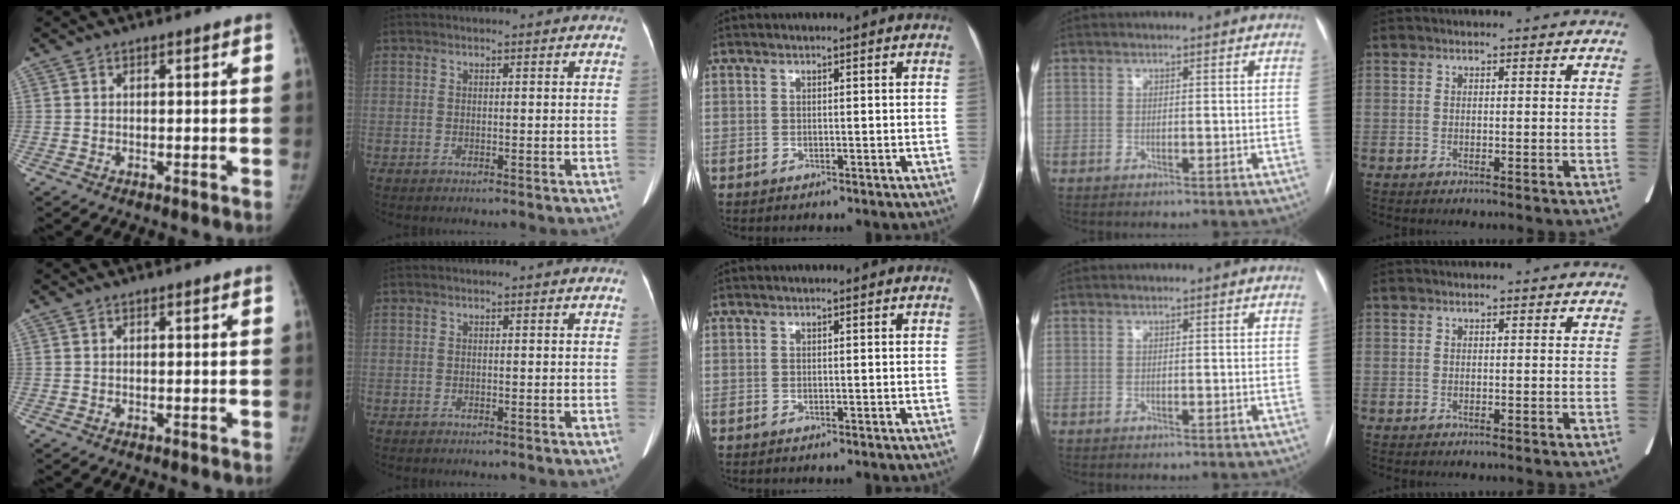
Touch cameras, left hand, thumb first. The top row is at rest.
{}